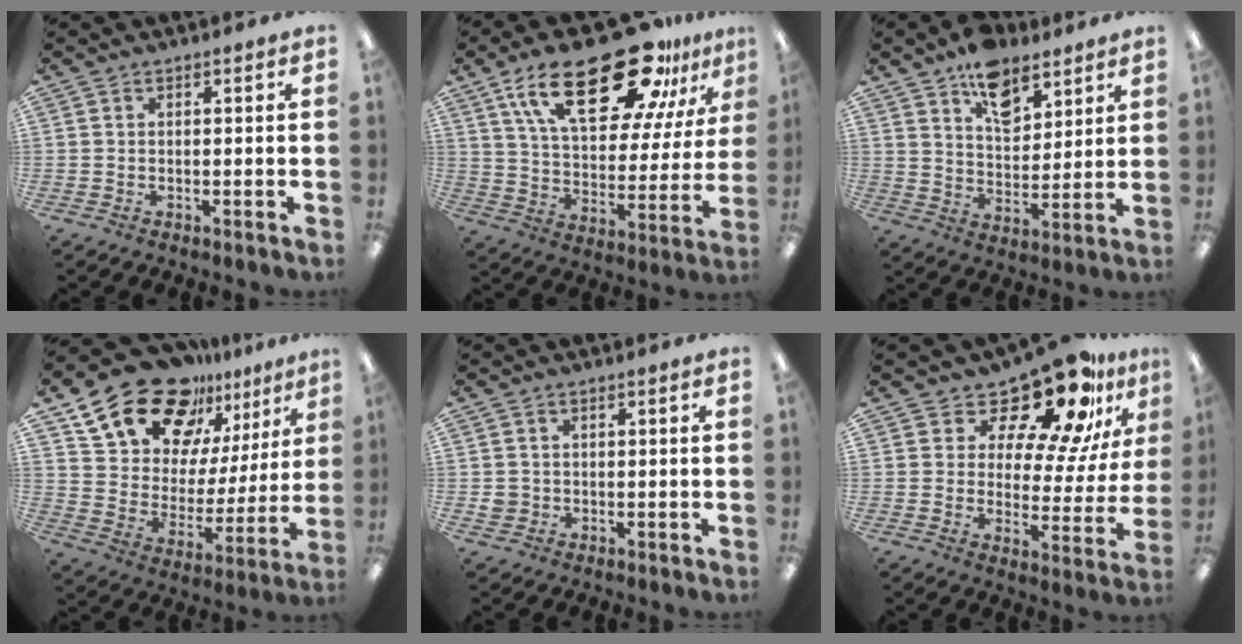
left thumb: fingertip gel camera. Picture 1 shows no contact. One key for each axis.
{"total": 28.3, "fx": 17.3, "fy": 12.1, "fz": 18.8, "tx": -0.305, "ty": -0.085, "tz": 0.290}
{"total": 11.3, "fx": 7.9, "fy": 6.4, "fz": 5.0, "tx": -0.068, "ty": -0.040, "tz": 0.141}
{"total": 20.8, "fx": 15.9, "fy": 11.0, "fz": 7.9, "tx": -0.153, "ty": -0.105, "tz": 0.289}
{"total": 2.2, "fx": -0.2, "fy": 2.1, "fz": 0.4, "tx": -0.009, "ty": 0.003, "tz": -0.005}
{"total": 17.9, "fx": 13.8, "fy": 6.2, "fz": 9.6, "tx": -0.155, "ty": -0.102, "tz": 0.230}